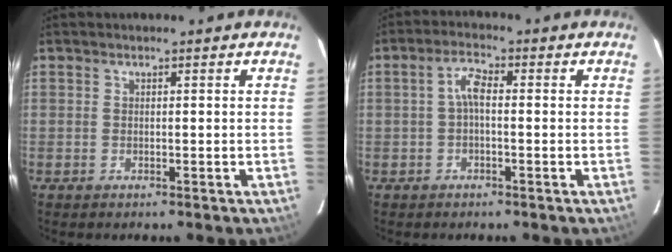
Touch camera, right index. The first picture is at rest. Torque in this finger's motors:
{"motor_torque": [0.48, -0.08, 0.30, 0.06]}